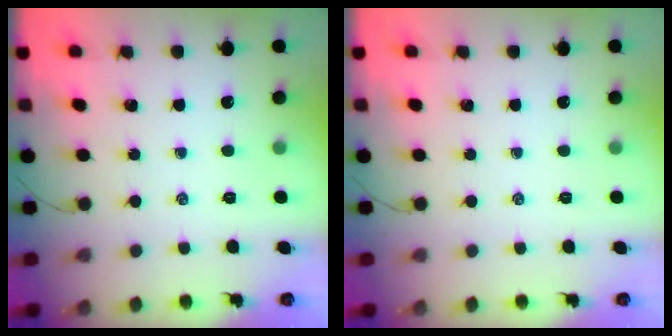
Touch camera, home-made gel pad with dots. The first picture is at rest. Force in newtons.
{"total": 0.0}